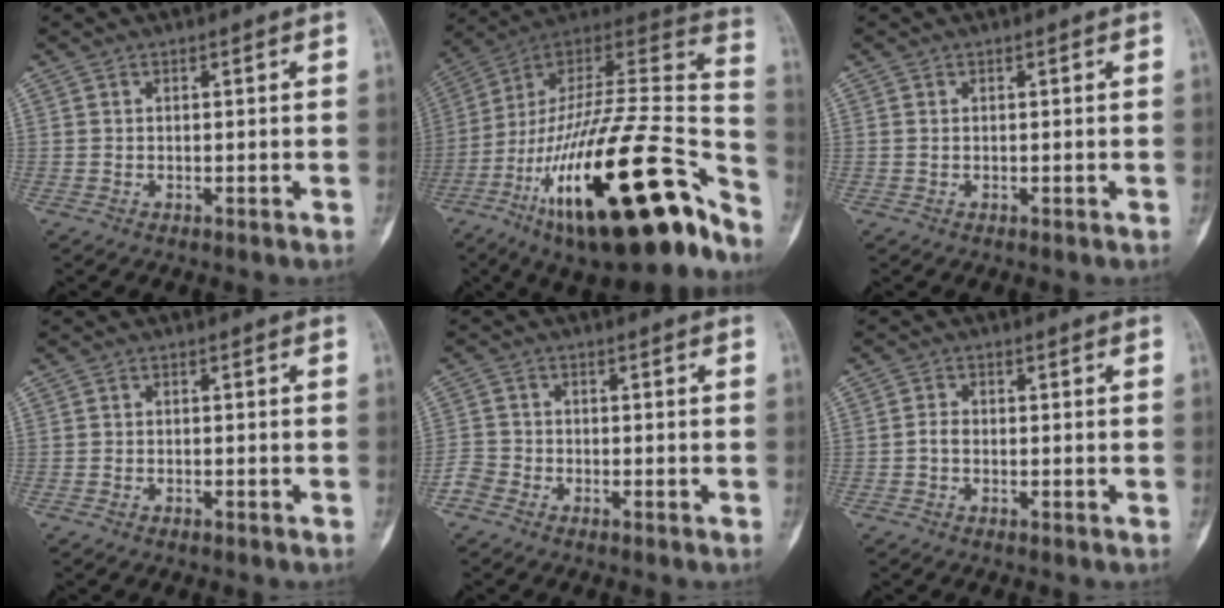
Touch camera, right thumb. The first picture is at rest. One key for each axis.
{"total": 36.3, "fx": -19.8, "fy": 11.1, "fz": 28.4, "tx": -0.396, "ty": 0.073, "tz": -0.319}
{"total": 0.0}
{"total": 0.6, "fx": -0.5, "fy": 0.3, "fz": 0.3, "tx": -0.007, "ty": 0.006, "tz": -0.009}
{"total": 2.7, "fx": -2.0, "fy": 1.7, "fz": 0.5, "tx": -0.005, "ty": 0.009, "tz": -0.049}
{"total": 1.8, "fx": -0.5, "fy": 1.2, "fz": 1.2, "tx": -0.014, "ty": 0.005, "tz": -0.012}